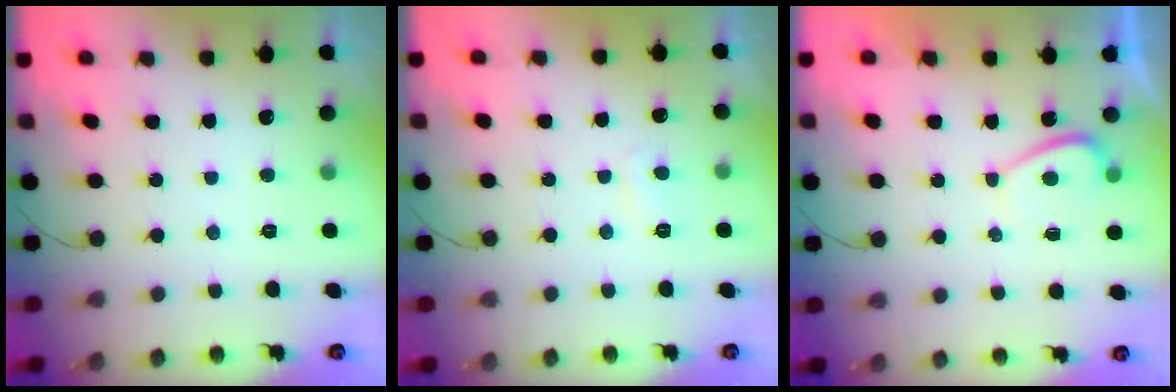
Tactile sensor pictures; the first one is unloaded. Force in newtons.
{"total": 2.6, "press": 2.5, "slide": 0.6}
{"total": 2.3, "press": 2.1, "slide": 0.7}